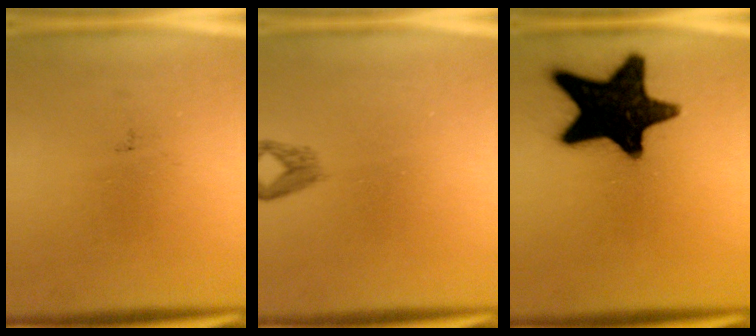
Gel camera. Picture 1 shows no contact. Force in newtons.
{"total": 1.4}
{"total": 18.5}